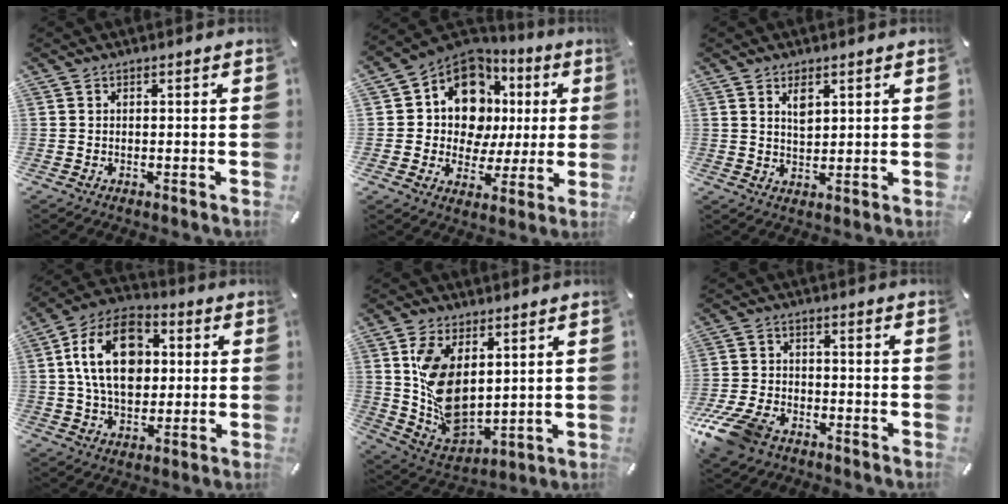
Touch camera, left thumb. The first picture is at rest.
{"total": 13.4, "force": [3.7, 11.1, 6.5], "torque": [-0.116, -0.038, 0.075]}
{"total": 3.7, "force": [2.0, 2.0, 2.2], "torque": [-0.034, -0.004, 0.033]}
{"total": 16.9, "force": [2.2, 11.8, 12.0], "torque": [-0.234, 0.009, 0.035]}
{"total": 13.0, "force": [3.7, 8.5, 9.1], "torque": [-0.190, -0.019, 0.076]}
{"total": 11.1, "force": [-7.4, 6.2, 5.5], "torque": [-0.115, 0.037, -0.140]}